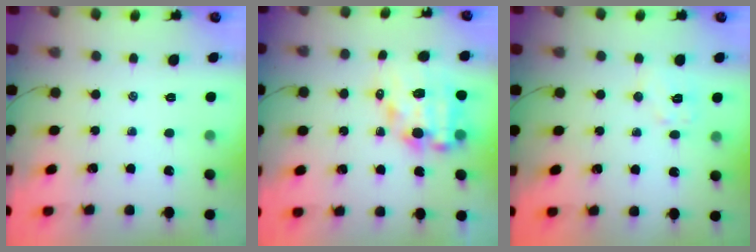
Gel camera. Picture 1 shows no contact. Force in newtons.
{"total": 10.7, "press": 10.4, "slide": 2.7}
{"total": 6.1, "press": 6.0, "slide": 0.8}